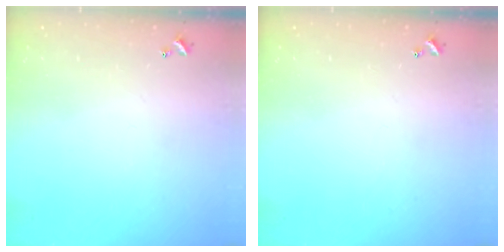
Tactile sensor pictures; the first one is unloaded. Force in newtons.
{"total": 0.0}